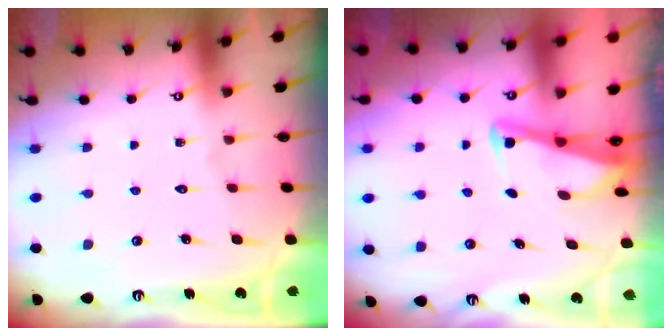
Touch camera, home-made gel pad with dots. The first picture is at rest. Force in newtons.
{"total": 2.8, "press": 2.8, "slide": 0.4}